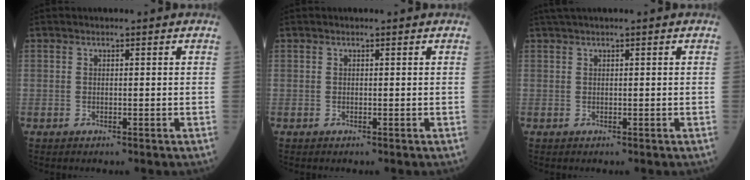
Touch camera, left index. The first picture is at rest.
{"total": 0.0}
{"total": 1.4, "force": [0.9, -0.2, 1.0], "torque": [-0.026, 0.019, 0.022]}